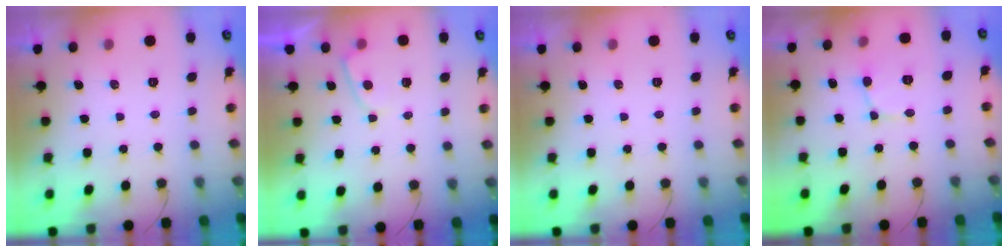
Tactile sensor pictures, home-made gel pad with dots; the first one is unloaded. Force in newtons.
{"total": 2.8, "press": 2.8, "slide": 0.3}
{"total": 0.0}
{"total": 2.3, "press": 2.3, "slide": 0.2}